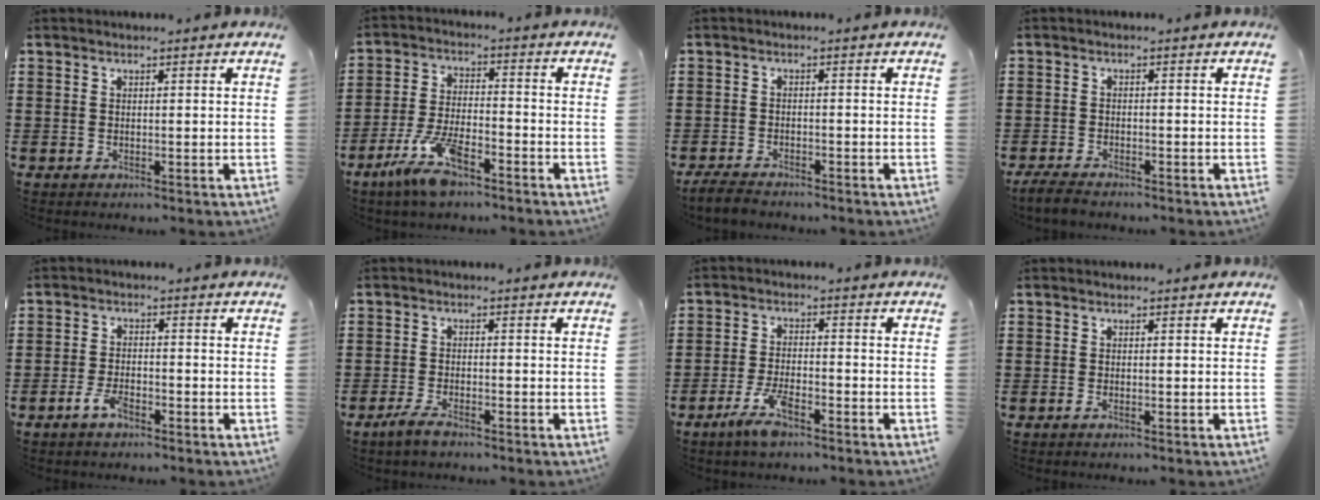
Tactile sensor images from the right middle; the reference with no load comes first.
{"total": 8.5, "force": [-5.5, 2.7, 6.0], "torque": [-0.134, -0.003, -0.105]}
{"total": 2.5, "force": [-2.4, 0.6, 0.5], "torque": [-0.020, 0.001, -0.052]}
{"total": 2.4, "force": [-2.1, 0.6, 0.8], "torque": [-0.029, -0.001, -0.048]}
{"total": 3.5, "force": [-2.3, 1.3, 2.3], "torque": [-0.053, 0.001, -0.047]}
{"total": 2.5, "force": [-1.8, 0.7, 1.6], "torque": [-0.041, 0.000, -0.039]}
{"total": 5.4, "force": [-3.5, 1.6, 3.8], "torque": [-0.082, 0.003, -0.067]}
{"total": 0.6, "force": [-0.3, 0.1, 0.4], "torque": [-0.010, -0.004, -0.005]}